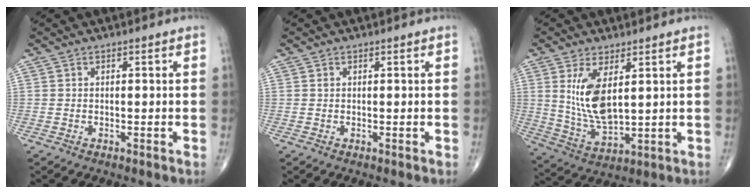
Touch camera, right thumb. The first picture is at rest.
{"total": 0.0}
{"total": 10.5, "force": [3.0, 4.5, 9.0], "torque": [-0.177, -0.026, 0.073]}